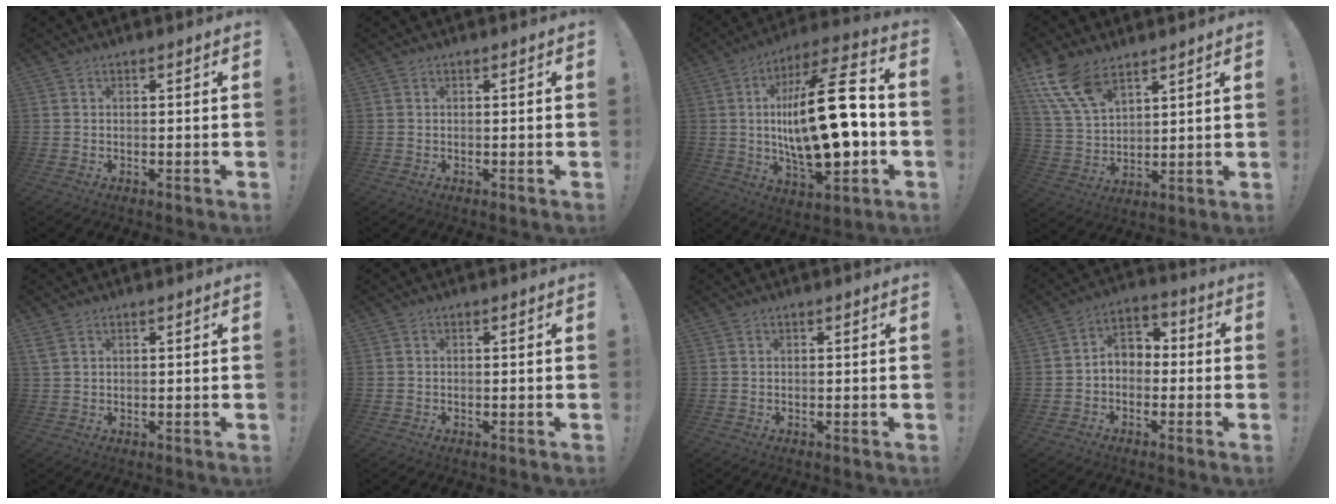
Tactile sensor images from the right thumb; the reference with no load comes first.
{"total": 0.0}
{"total": 26.5, "force": [-1.2, 9.1, 24.9], "torque": [-0.419, 0.001, -0.027]}
{"total": 13.3, "force": [9.1, 6.6, 7.2], "torque": [-0.161, -0.042, 0.177]}
{"total": 2.3, "force": [1.2, 1.3, 1.4], "torque": [-0.031, 0.004, 0.025]}
{"total": 0.0}
{"total": 0.0}
{"total": 5.9, "force": [-1.1, 4.7, 3.3], "torque": [-0.059, 0.017, -0.016]}